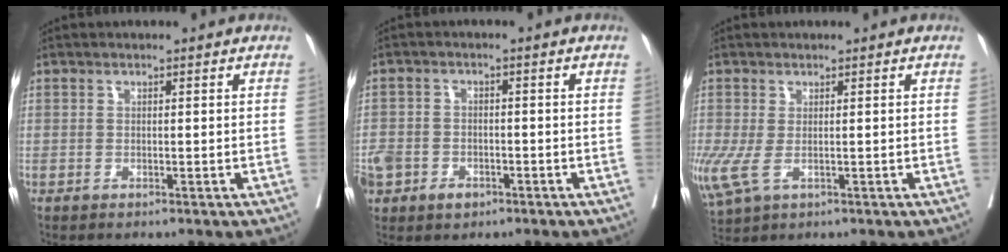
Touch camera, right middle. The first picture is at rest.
{"total": 9.7, "force": [-4.4, 7.6, 4.3], "torque": [-0.130, 0.007, -0.066]}
{"total": 7.8, "force": [-1.7, 4.2, 6.4], "torque": [-0.170, -0.018, -0.020]}